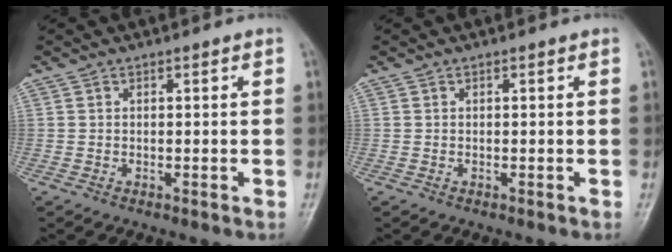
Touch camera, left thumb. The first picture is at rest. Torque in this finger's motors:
{"motor_torque": [0.00, 0.00, 0.00, 0.00, 0.00]}